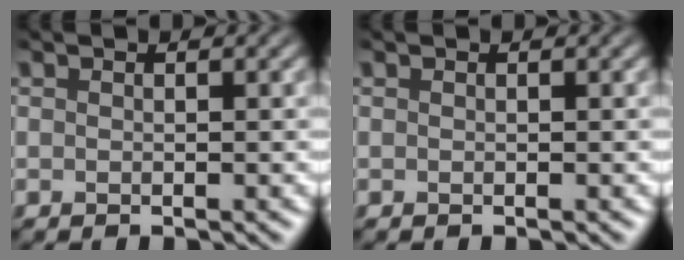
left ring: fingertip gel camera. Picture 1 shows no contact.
{"total": 0.0}